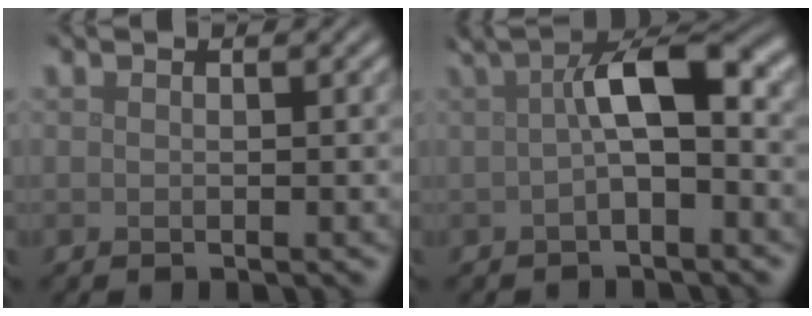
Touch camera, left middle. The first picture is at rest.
{"total": 5.4, "force": [0.6, 1.7, 5.1], "torque": [-0.075, 0.017, 0.002]}